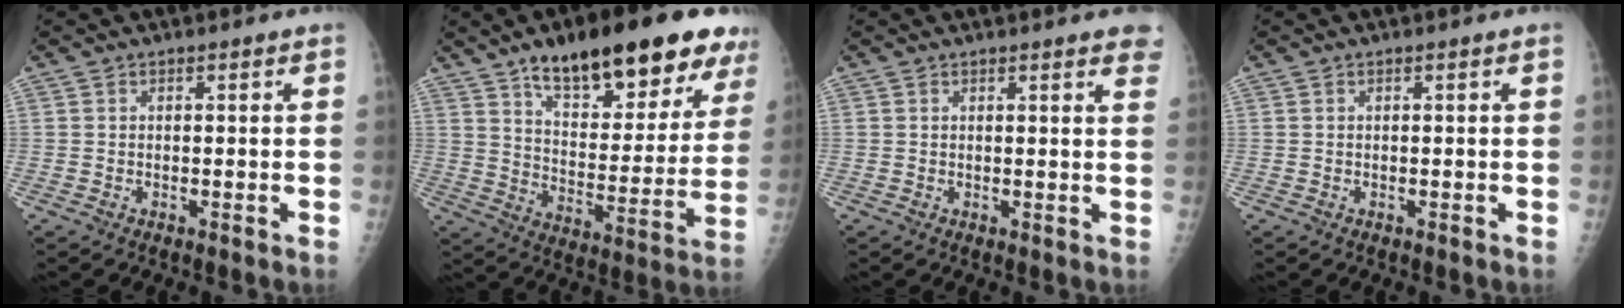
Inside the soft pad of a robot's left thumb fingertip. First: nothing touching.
{"total": 24.7, "force": [15.5, 8.7, 17.2], "torque": [-0.206, -0.044, 0.233]}
{"total": 5.6, "force": [4.5, 1.3, 3.2], "torque": [-0.021, -0.008, 0.038]}
{"total": 0.0}